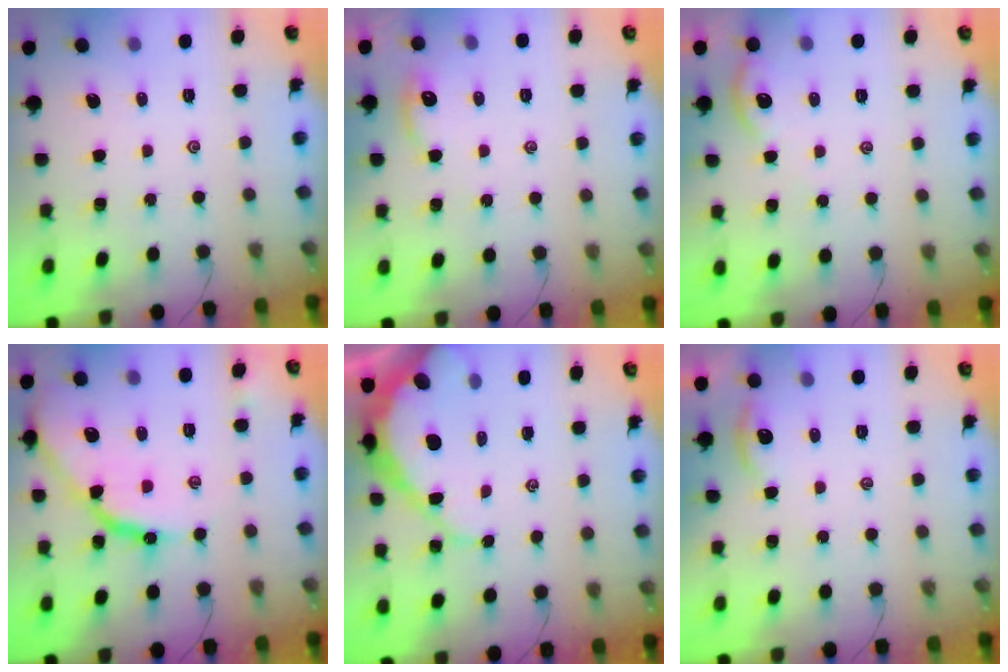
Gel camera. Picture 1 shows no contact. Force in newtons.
{"total": 3.3, "press": 3.3, "slide": 0.7}
{"total": 1.7, "press": 1.7, "slide": 0.4}
{"total": 13.6, "press": 13.5, "slide": 1.4}
{"total": 11.0, "press": 11.0, "slide": 1.0}
{"total": 2.6, "press": 2.6, "slide": 0.3}